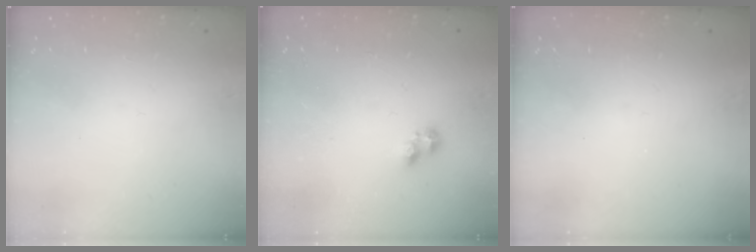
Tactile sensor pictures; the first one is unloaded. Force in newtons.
{"total": 2.8, "press": 2.7, "slide": 0.5}
{"total": 0.0}